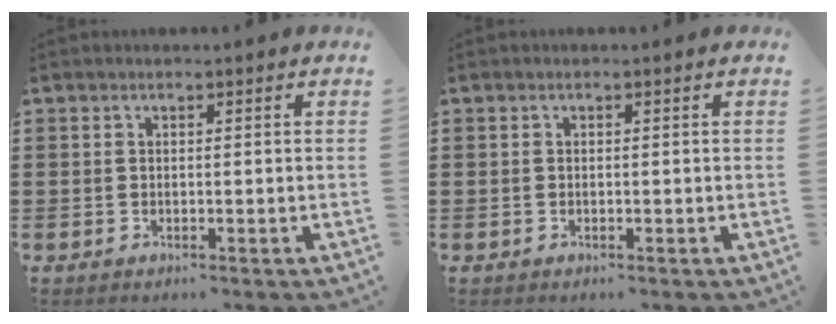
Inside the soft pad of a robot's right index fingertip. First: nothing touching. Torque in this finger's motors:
{"motor_torque": [-0.68, 1.46, 0.00, 0.00]}